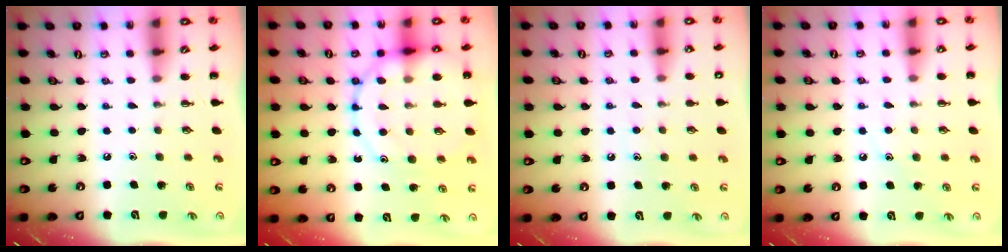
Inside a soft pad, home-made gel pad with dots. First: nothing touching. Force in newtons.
{"total": 16.9, "press": 16.7, "slide": 2.5}
{"total": 6.9, "press": 6.8, "slide": 1.2}
{"total": 7.4, "press": 7.3, "slide": 1.6}